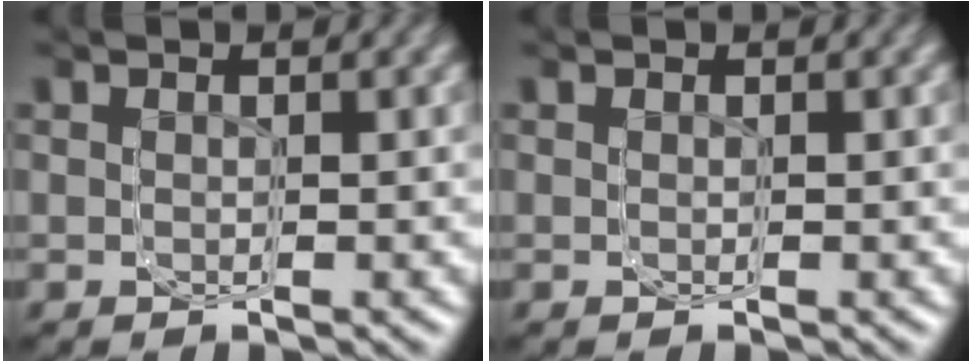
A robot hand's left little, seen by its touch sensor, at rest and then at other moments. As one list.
[{"total": 0.0}]